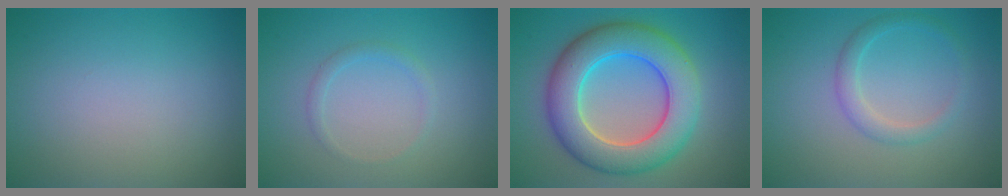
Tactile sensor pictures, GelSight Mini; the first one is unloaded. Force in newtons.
{"total": 1.1, "press": 1.1, "slide": 0.1}
{"total": 9.4, "press": 9.4, "slide": 0.2}
{"total": 2.0, "press": 2.0, "slide": 0.2}